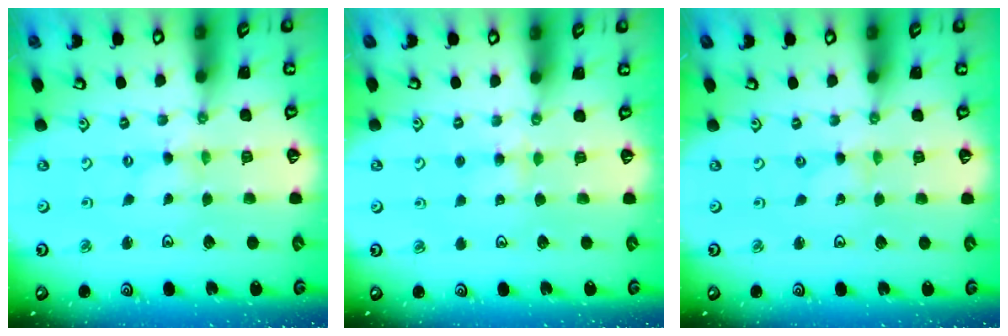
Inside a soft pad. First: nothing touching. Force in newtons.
{"total": 3.4, "press": 3.3, "slide": 0.4}
{"total": 0.0}